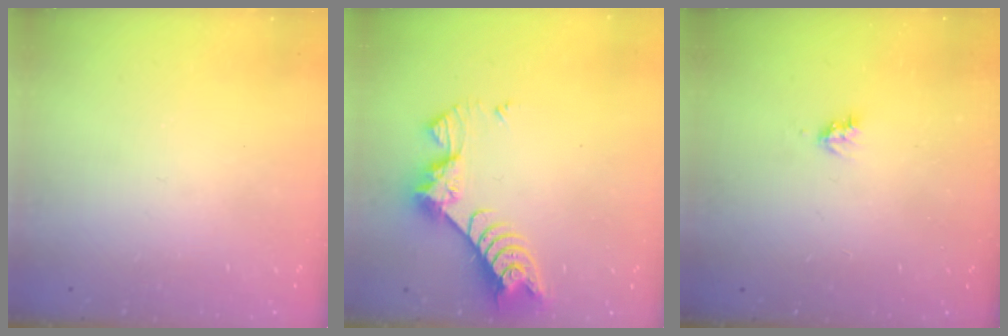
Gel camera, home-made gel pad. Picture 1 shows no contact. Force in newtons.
{"total": 7.6, "press": 7.5, "slide": 0.7}
{"total": 2.6, "press": 2.6, "slide": 0.4}